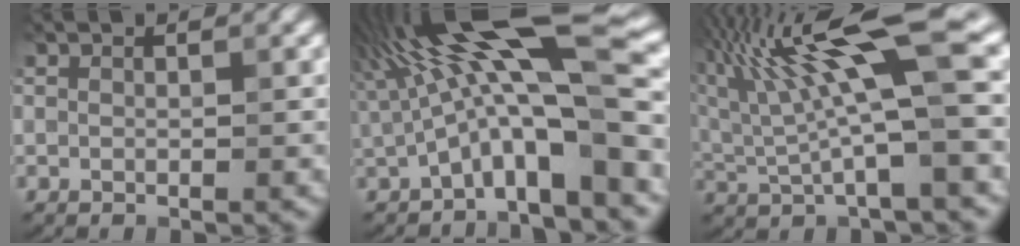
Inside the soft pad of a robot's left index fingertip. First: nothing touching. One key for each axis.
{"total": 12.7, "fx": 1.5, "fy": 3.2, "fz": 12.2, "tx": -0.198, "ty": 0.026, "tz": 0.020}
{"total": 11.3, "fx": 2.8, "fy": 2.5, "fz": 10.6, "tx": -0.196, "ty": 0.016, "tz": 0.049}